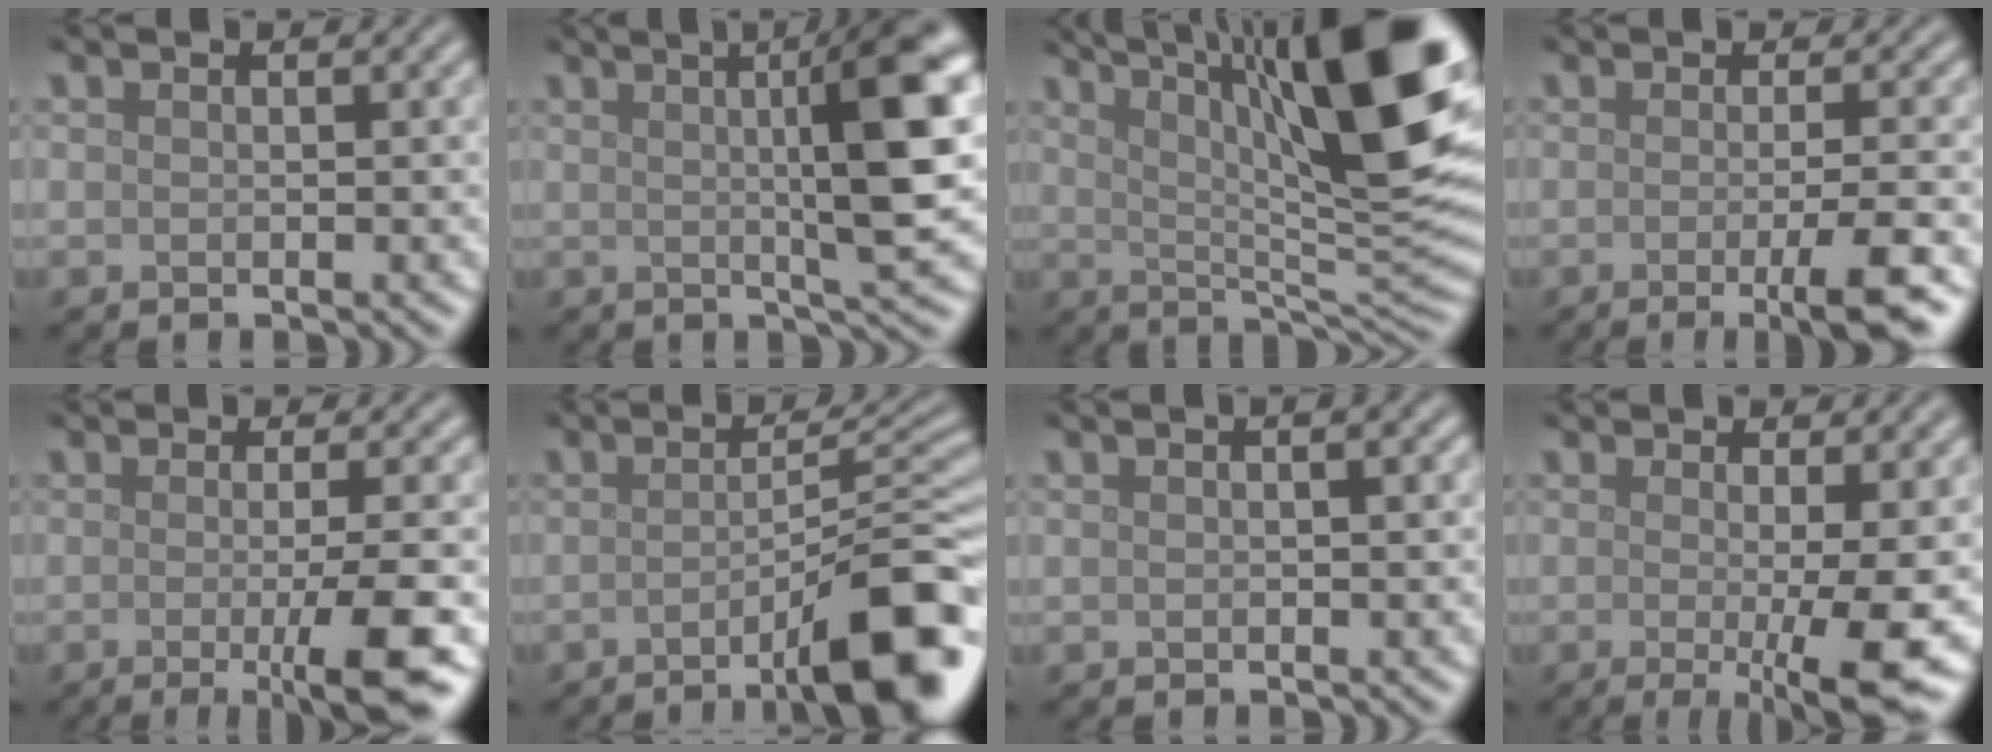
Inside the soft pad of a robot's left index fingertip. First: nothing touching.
{"total": 9.5, "force": [1.7, 1.5, 9.2], "torque": [-0.110, 0.015, 0.024]}
{"total": 15.8, "force": [6.3, 4.2, 13.9], "torque": [-0.178, 0.012, 0.098]}
{"total": 5.1, "force": [-1.4, 1.1, 4.7], "torque": [-0.064, -0.008, -0.025]}
{"total": 6.7, "force": [-1.5, 1.3, 6.4], "torque": [-0.089, -0.013, -0.026]}
{"total": 9.8, "force": [-4.2, 2.1, 8.6], "torque": [-0.096, 0.012, -0.066]}
{"total": 1.5, "force": [0.4, 0.4, 1.4], "torque": [-0.021, 0.006, 0.000]}
{"total": 8.1, "force": [-1.3, 1.5, 7.8], "torque": [-0.109, -0.018, -0.018]}